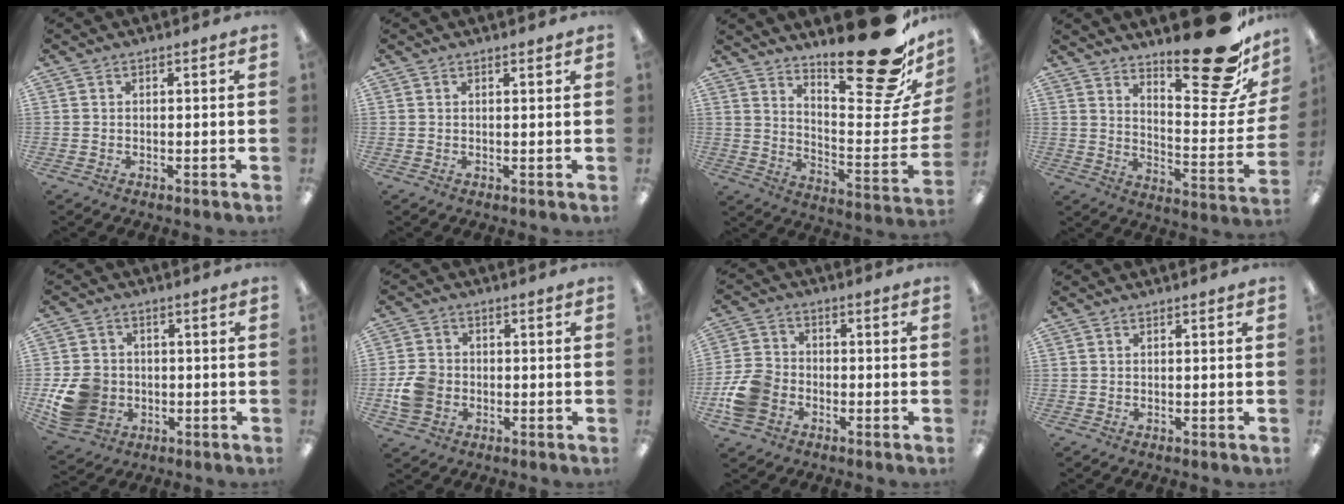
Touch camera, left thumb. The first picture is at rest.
{"total": 0.7, "force": [0.7, 0.0, 0.3], "torque": [-0.006, 0.000, 0.012]}
{"total": 24.7, "force": [18.2, 6.5, 15.4], "torque": [-0.185, -0.141, 0.292]}
{"total": 22.8, "force": [16.9, 6.7, 13.7], "torque": [-0.162, -0.133, 0.271]}
{"total": 10.2, "force": [-2.0, 8.8, 4.7], "torque": [-0.106, 0.017, -0.032]}
{"total": 6.8, "force": [-1.6, 5.7, 3.3], "torque": [-0.061, 0.012, -0.025]}
{"total": 9.1, "force": [-3.5, 6.8, 4.9], "torque": [-0.105, 0.027, -0.063]}
{"total": 0.0}